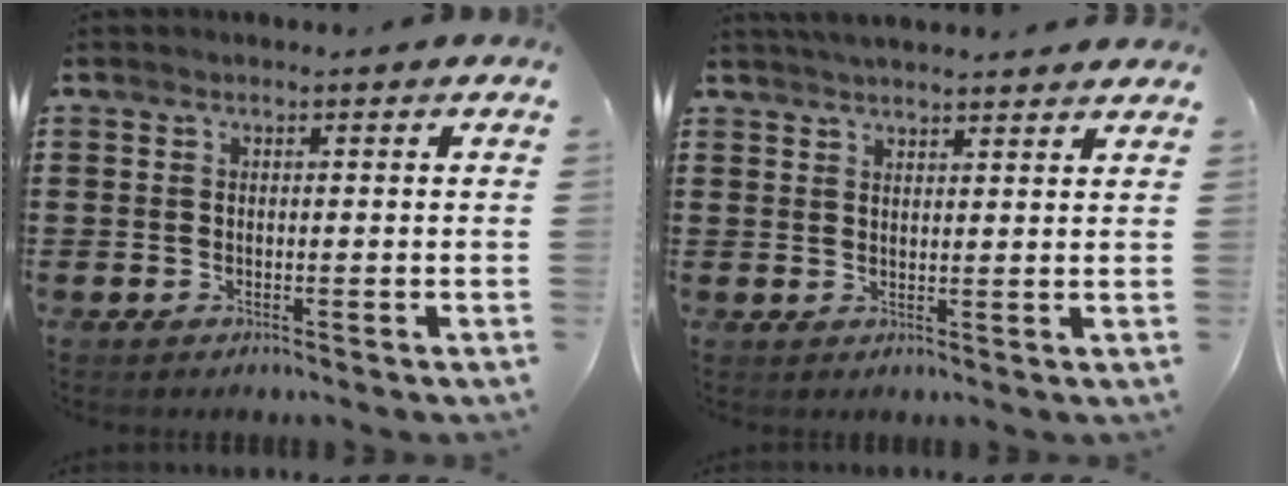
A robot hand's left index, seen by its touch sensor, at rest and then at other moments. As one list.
[{"total": 2.9, "force": [2.9, -0.2, 0.4], "torque": [-0.015, -0.005, 0.055]}]